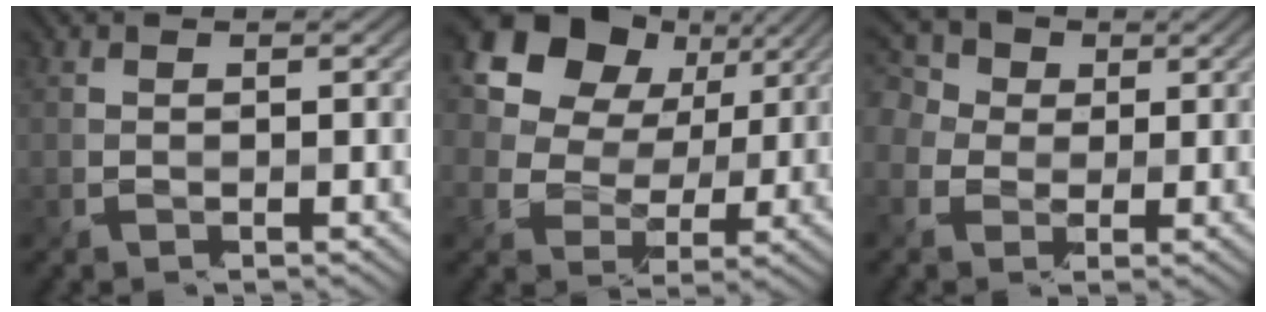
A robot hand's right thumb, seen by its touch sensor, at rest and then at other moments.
{"total": 13.9, "force": [6.1, 9.9, 7.6], "torque": [-0.177, 0.034, 0.102]}
{"total": 10.8, "force": [3.7, 8.3, 5.9], "torque": [-0.182, 0.039, 0.059]}